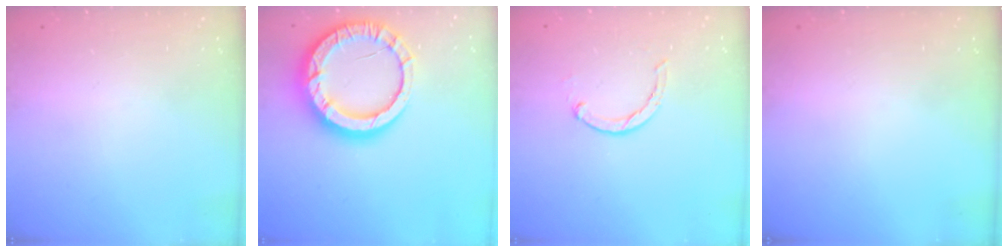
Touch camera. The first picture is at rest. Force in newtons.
{"total": 17.2, "press": 17.1, "slide": 1.5}
{"total": 1.7, "press": 1.6, "slide": 0.3}
{"total": 0.0}